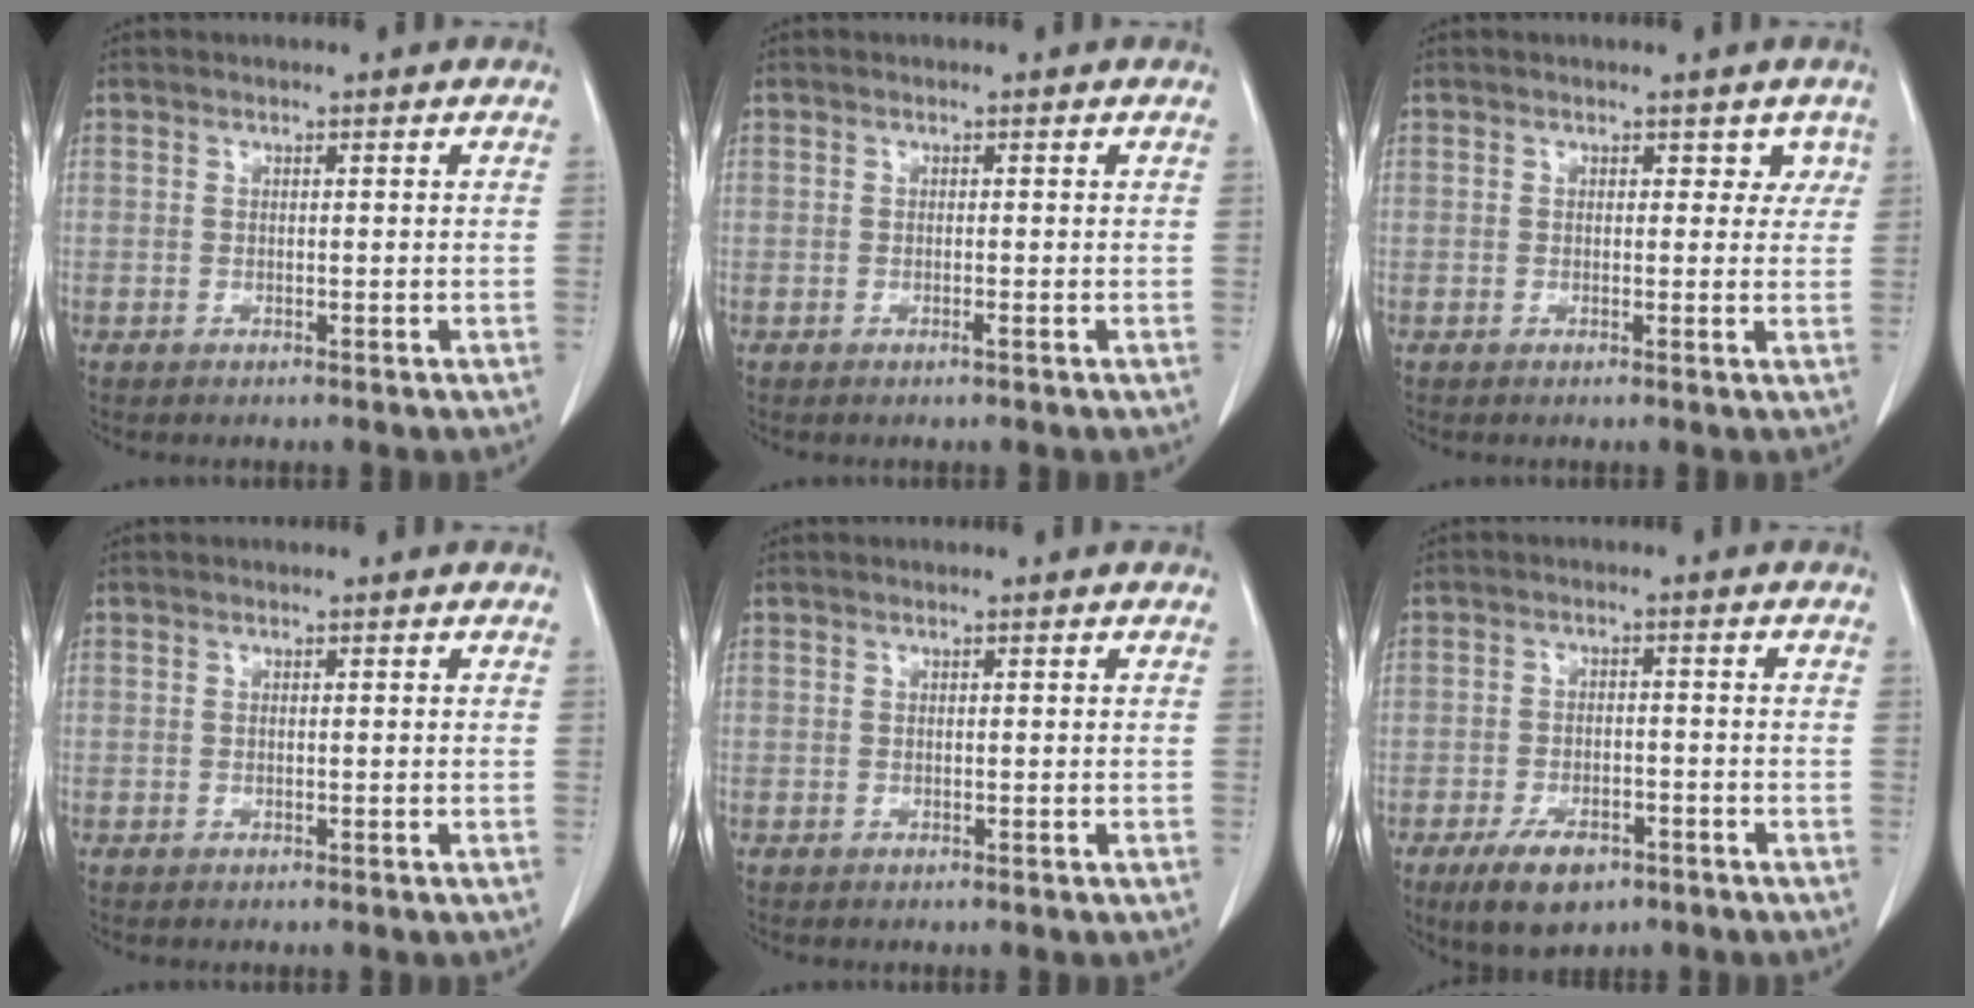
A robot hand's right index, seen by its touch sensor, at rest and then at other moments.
{"total": 0.6, "force": [-0.3, -0.1, 0.5], "torque": [-0.010, 0.000, -0.004]}
{"total": 2.4, "force": [1.1, 1.8, 1.0], "torque": [0.012, 0.003, 0.006]}
{"total": 0.0}
{"total": 0.0}
{"total": 7.1, "force": [-4.5, 3.4, 4.3], "torque": [-0.079, -0.003, -0.071]}